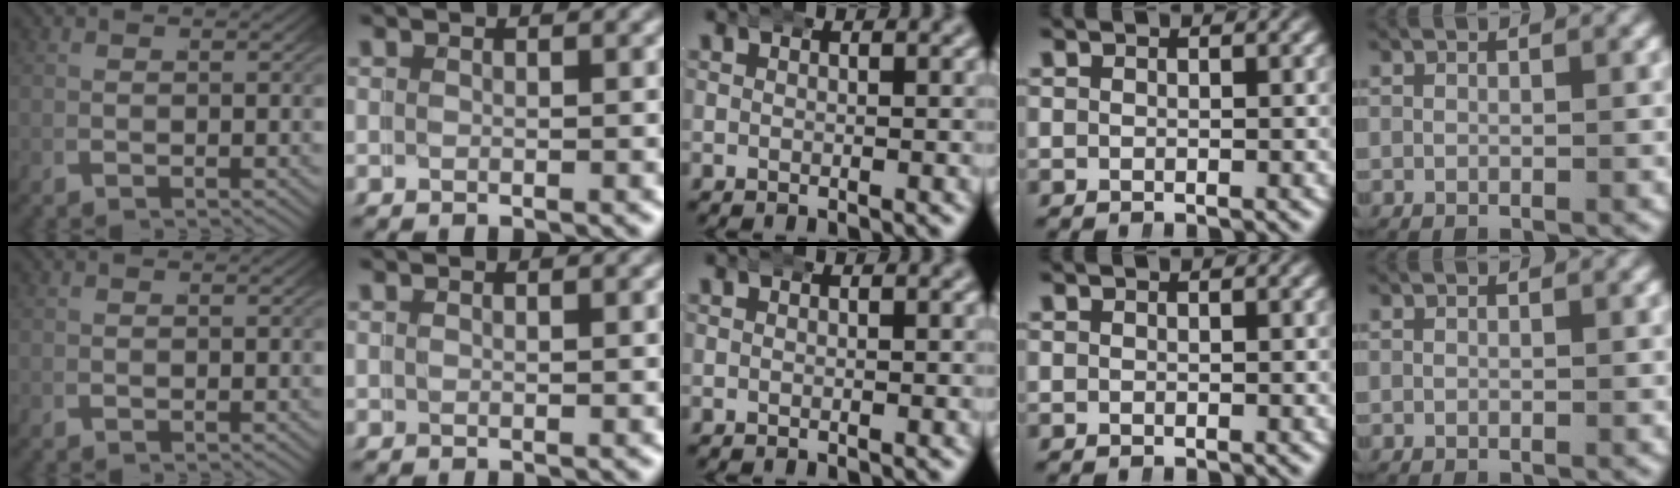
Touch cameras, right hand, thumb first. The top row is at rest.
{}